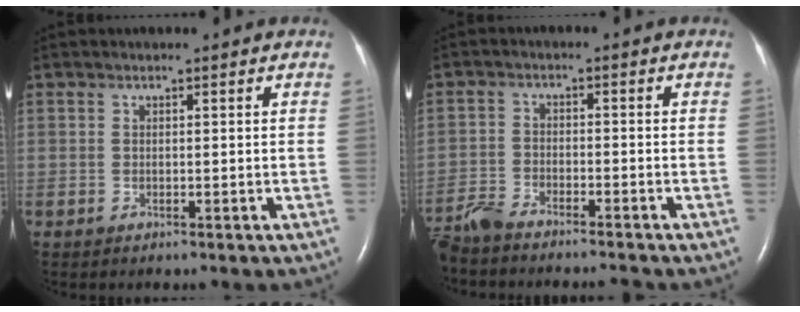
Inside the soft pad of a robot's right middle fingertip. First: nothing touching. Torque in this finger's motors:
{"motor_torque": [-0.03, -0.07, -0.02, 0.00]}